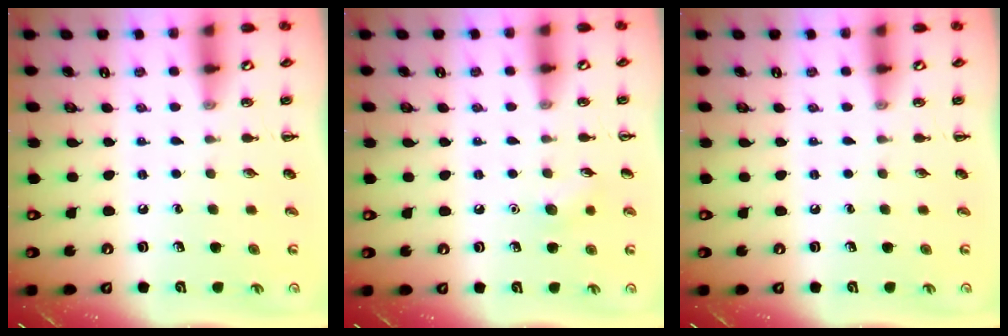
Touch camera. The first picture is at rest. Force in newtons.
{"total": 5.5, "press": 5.2, "slide": 1.6}
{"total": 0.0}